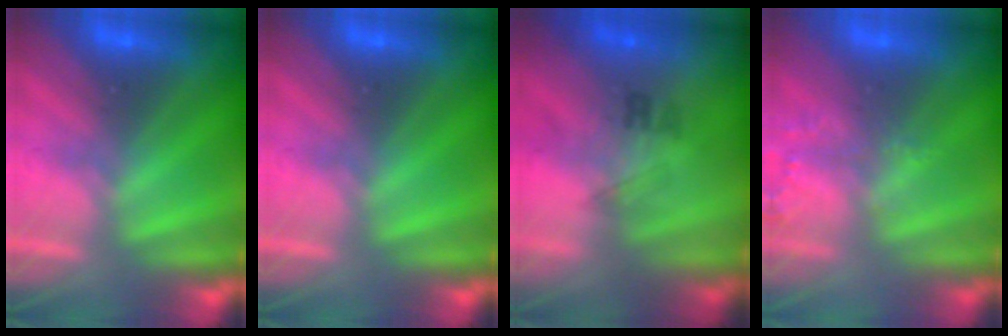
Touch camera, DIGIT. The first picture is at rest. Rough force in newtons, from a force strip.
{"total": 0.0}
{"total": 2.3}
{"total": 1.5}